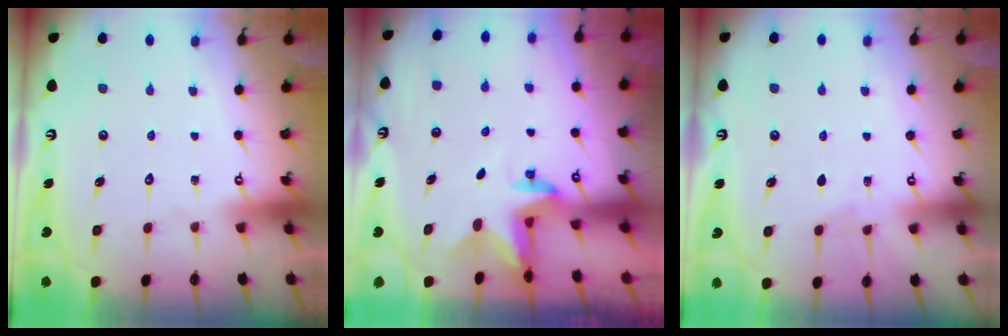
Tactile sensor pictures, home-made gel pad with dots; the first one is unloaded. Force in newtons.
{"total": 2.3, "press": 2.3, "slide": 0.4}
{"total": 3.3, "press": 3.3, "slide": 0.5}